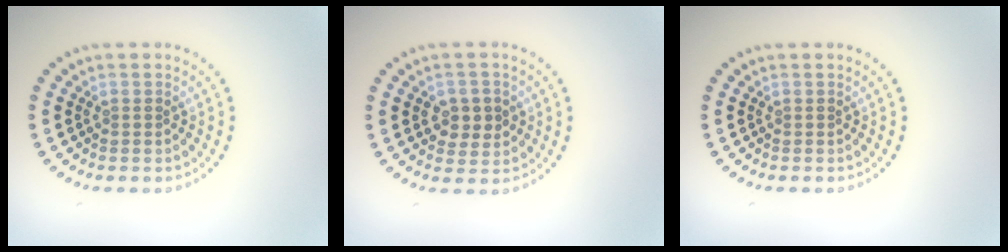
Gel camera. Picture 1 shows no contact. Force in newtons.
{"total": 2.7, "press": 2.7, "slide": 0.5}
{"total": 0.0}